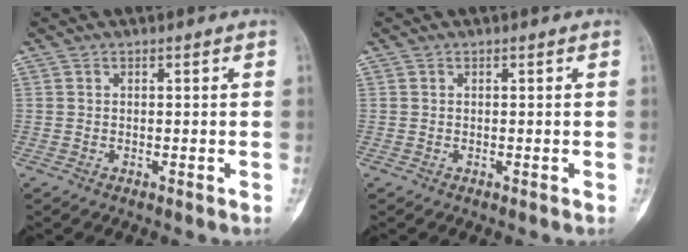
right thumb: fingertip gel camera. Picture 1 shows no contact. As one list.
[{"total": 0.0}]